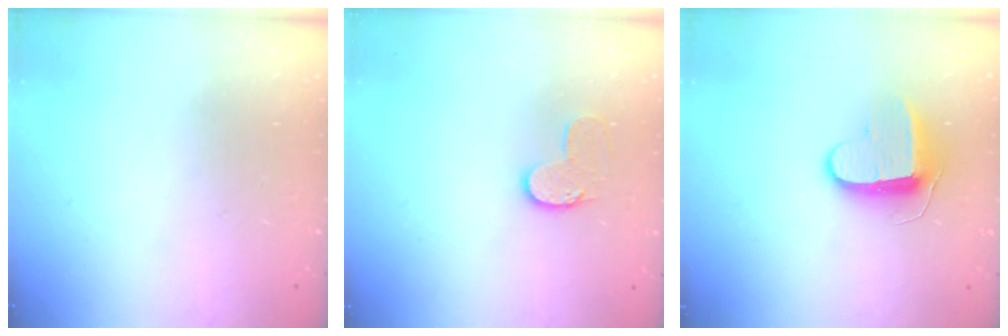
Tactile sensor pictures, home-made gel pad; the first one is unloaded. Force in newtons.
{"total": 6.8, "press": 6.8, "slide": 0.3}
{"total": 9.5, "press": 9.5, "slide": 0.6}